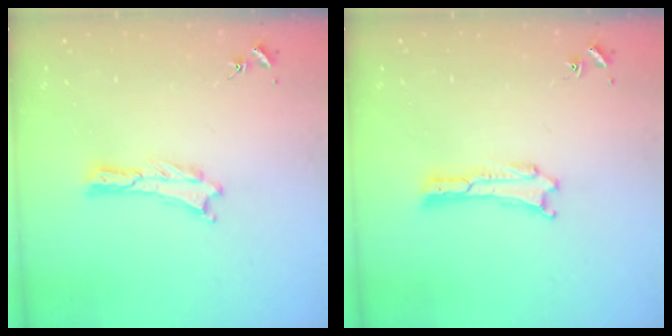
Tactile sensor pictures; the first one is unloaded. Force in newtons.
{"total": 0.0}